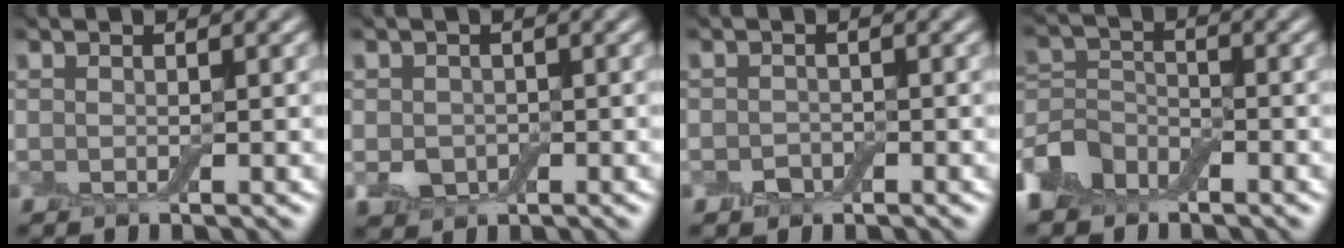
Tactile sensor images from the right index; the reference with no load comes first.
{"total": 2.6, "force": [-0.4, 2.1, 1.4], "torque": [-0.028, -0.005, -0.011]}
{"total": 1.3, "force": [-0.7, 1.0, 0.5], "torque": [-0.005, 0.000, -0.015]}
{"total": 5.2, "force": [-3.0, 3.3, 2.5], "torque": [-0.052, -0.004, -0.074]}